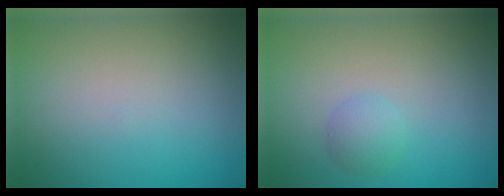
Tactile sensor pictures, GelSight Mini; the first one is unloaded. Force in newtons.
{"total": 1.7, "press": 1.7, "slide": 0.0}